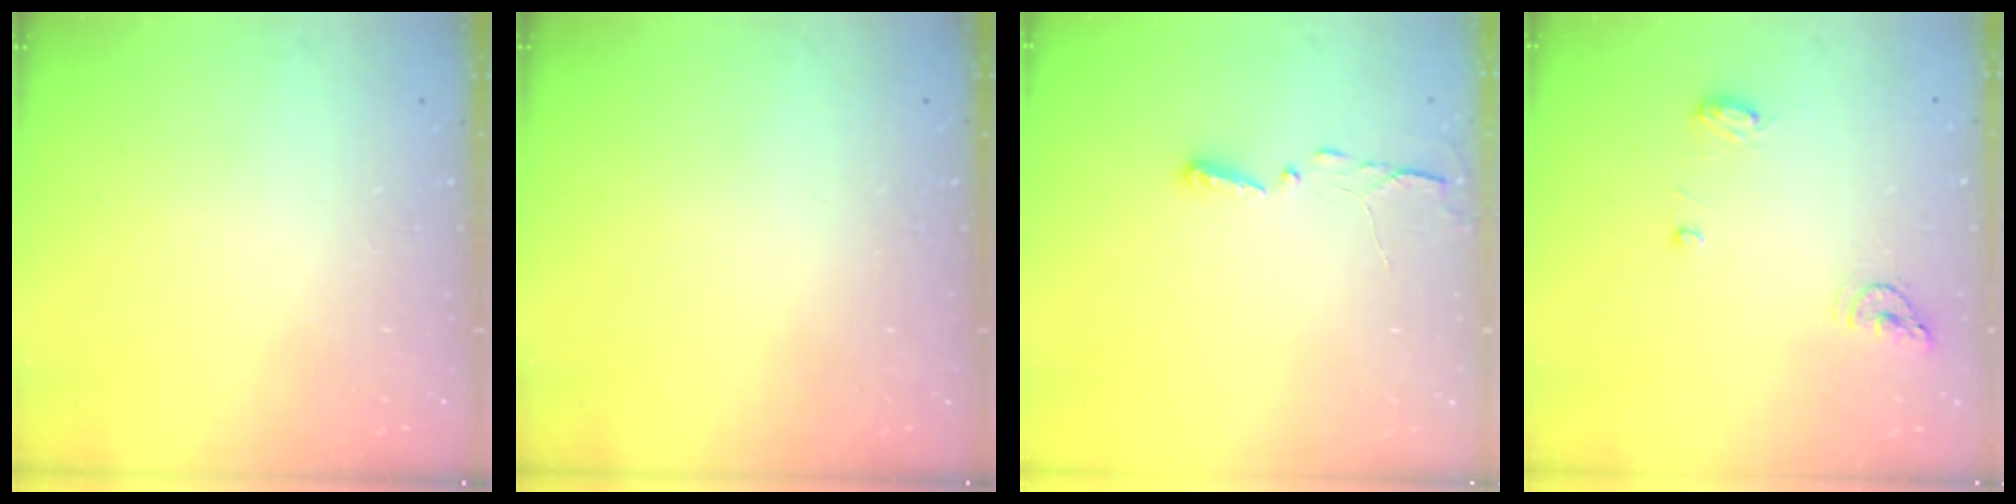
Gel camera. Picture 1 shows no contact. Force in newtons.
{"total": 0.0}
{"total": 2.9, "press": 2.9, "slide": 0.4}
{"total": 11.0, "press": 8.3, "slide": 7.1}